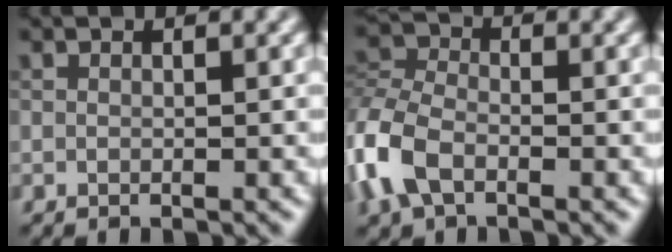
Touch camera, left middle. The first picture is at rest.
{"total": 5.2, "force": [-2.5, 3.2, 3.3], "torque": [-0.083, 0.003, -0.065]}